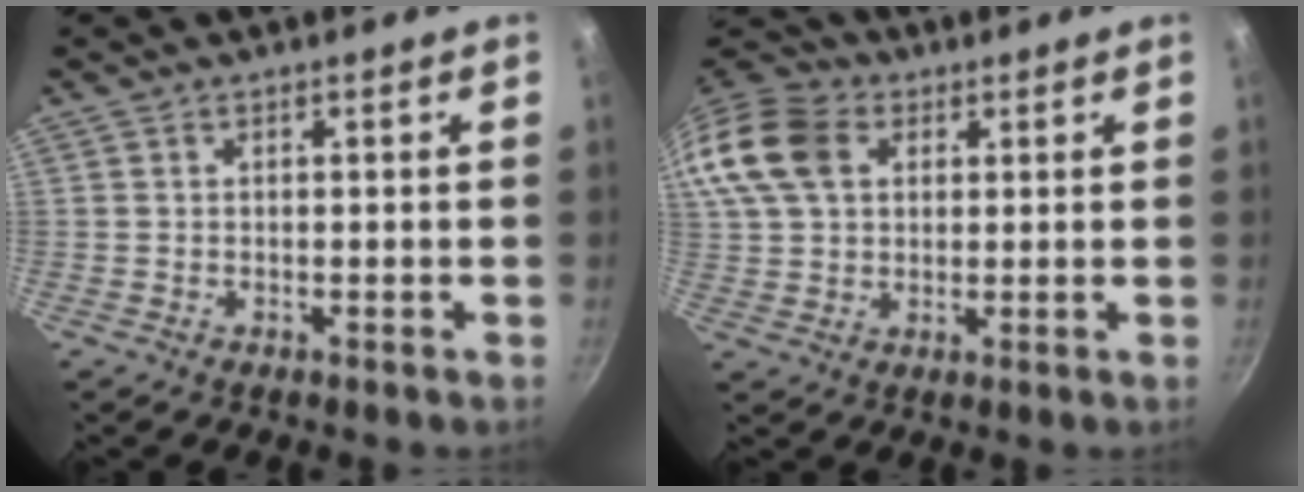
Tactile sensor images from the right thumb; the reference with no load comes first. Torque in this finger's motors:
{"motor_torque": [0.42, 0.62, 0.66, -0.45, 0.12]}